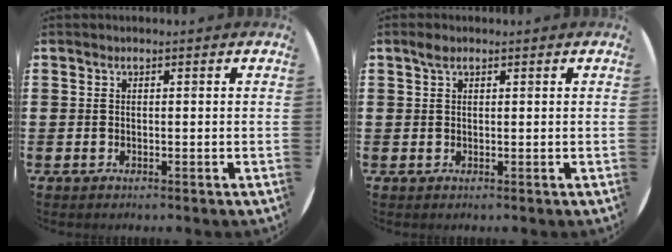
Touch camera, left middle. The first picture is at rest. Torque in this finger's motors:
{"motor_torque": [0.22, -0.11, -0.15, -0.06]}